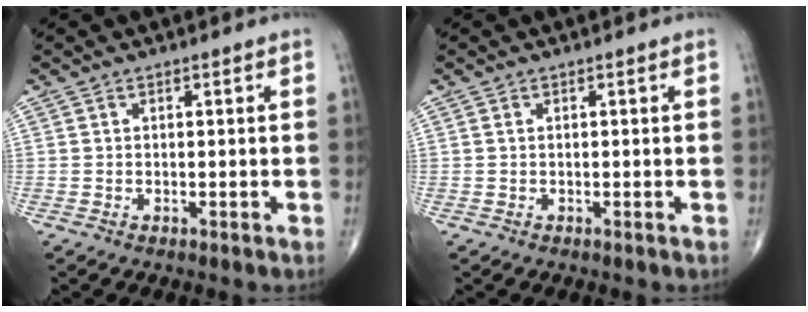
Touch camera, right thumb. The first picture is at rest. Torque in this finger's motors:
{"motor_torque": [-0.36, -0.13, -0.05, -0.05, 0.04]}